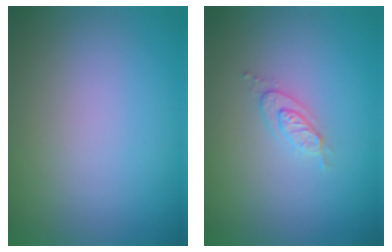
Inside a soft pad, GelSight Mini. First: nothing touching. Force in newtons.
{"total": 2.0, "press": 2.0, "slide": 0.4}